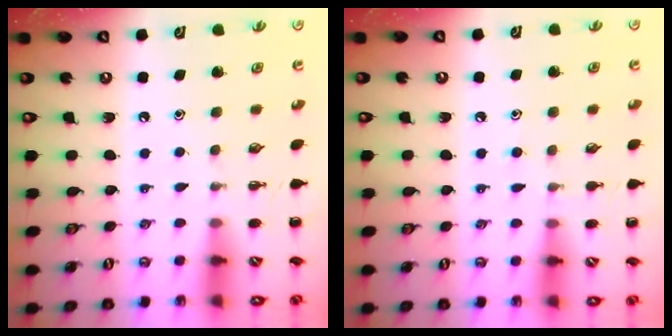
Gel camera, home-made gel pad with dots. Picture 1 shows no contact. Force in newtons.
{"total": 6.5, "press": 6.1, "slide": 2.3}